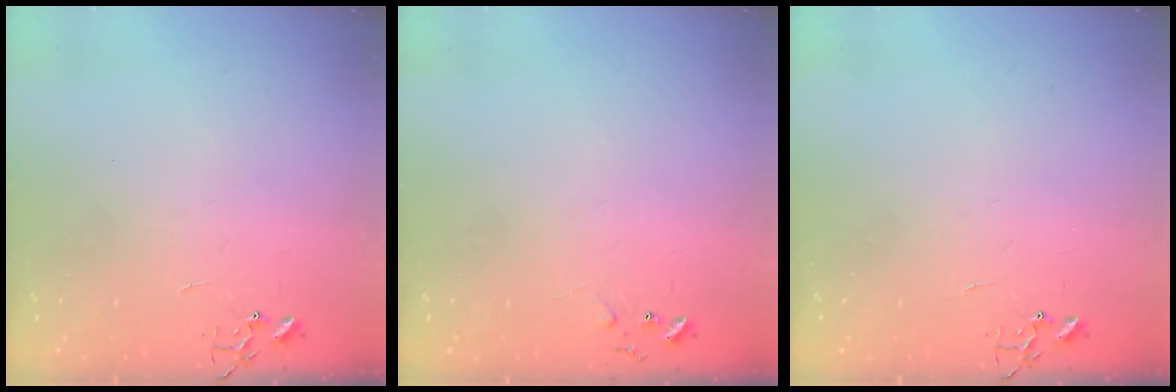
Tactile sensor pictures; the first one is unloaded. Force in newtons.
{"total": 5.1, "press": 5.0, "slide": 0.8}
{"total": 0.0}